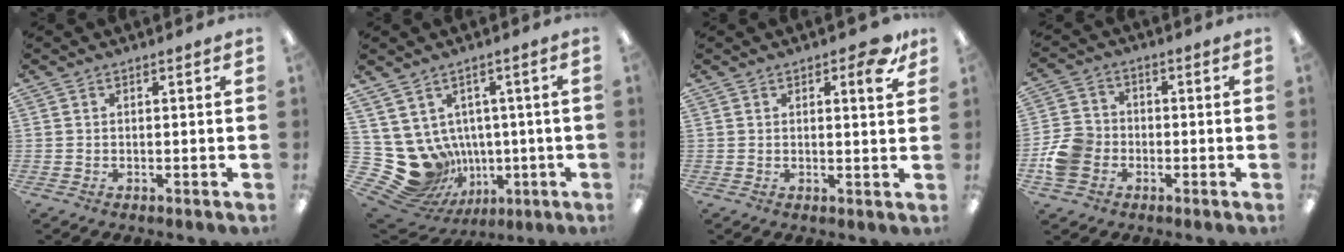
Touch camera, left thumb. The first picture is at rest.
{"total": 13.9, "force": [-2.1, 12.7, 5.4], "torque": [-0.140, -0.016, -0.011]}
{"total": 4.8, "force": [2.8, 1.7, 3.5], "torque": [-0.036, -0.010, 0.040]}
{"total": 8.6, "force": [-2.2, 7.3, 4.0], "torque": [-0.088, 0.021, -0.039]}